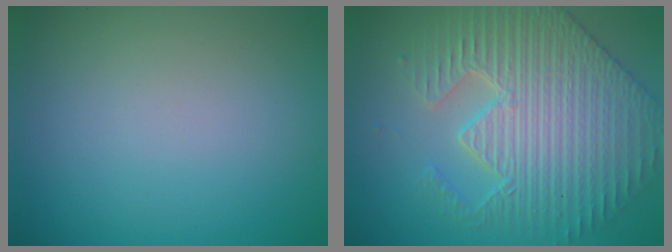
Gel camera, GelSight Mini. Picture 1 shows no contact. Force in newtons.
{"total": 6.6, "press": 5.7, "slide": 3.3}